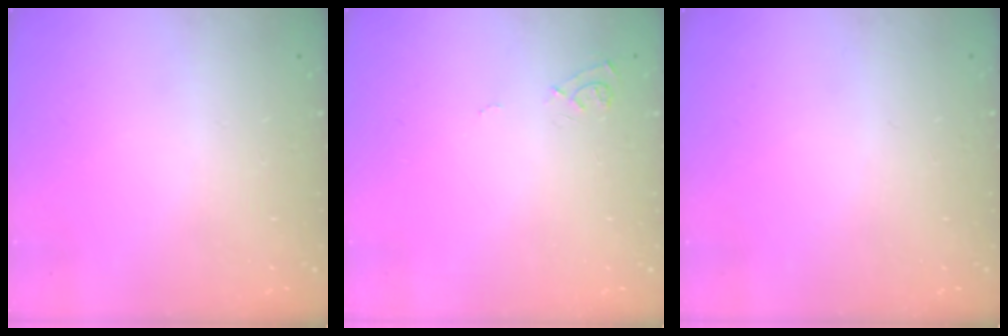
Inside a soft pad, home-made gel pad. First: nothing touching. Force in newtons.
{"total": 6.8, "press": 6.8, "slide": 0.6}
{"total": 0.0}